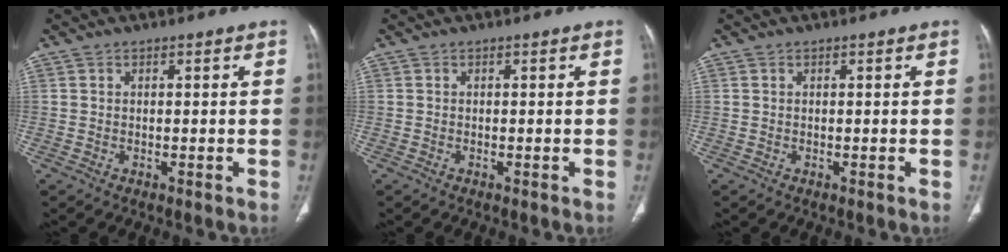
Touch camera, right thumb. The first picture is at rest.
{"total": 0.0}
{"total": 0.0}